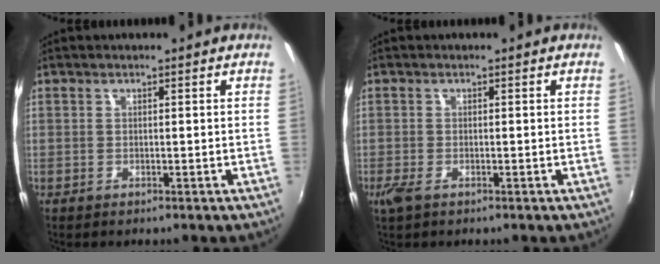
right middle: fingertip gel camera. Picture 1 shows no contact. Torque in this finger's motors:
{"motor_torque": [0.52, -0.45, 0.18, 0.05]}